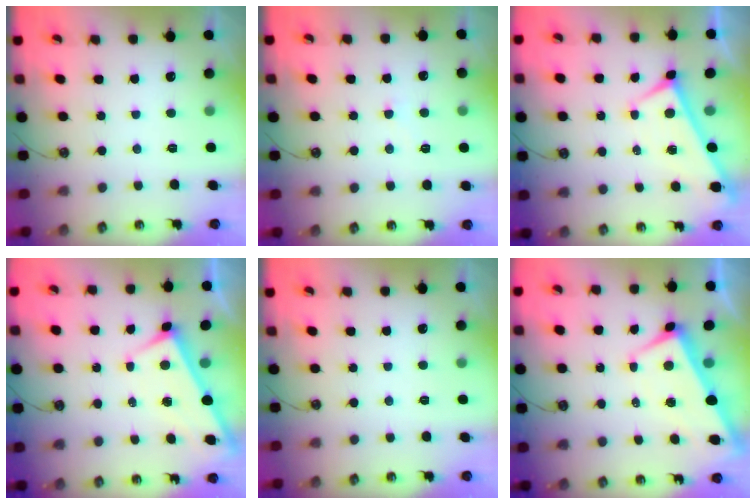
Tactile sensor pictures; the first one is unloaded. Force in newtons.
{"total": 3.6, "press": 3.5, "slide": 0.7}
{"total": 0.0}
{"total": 2.5, "press": 2.5, "slide": 0.3}
{"total": 0.0}
{"total": 1.6, "press": 1.4, "slide": 0.8}